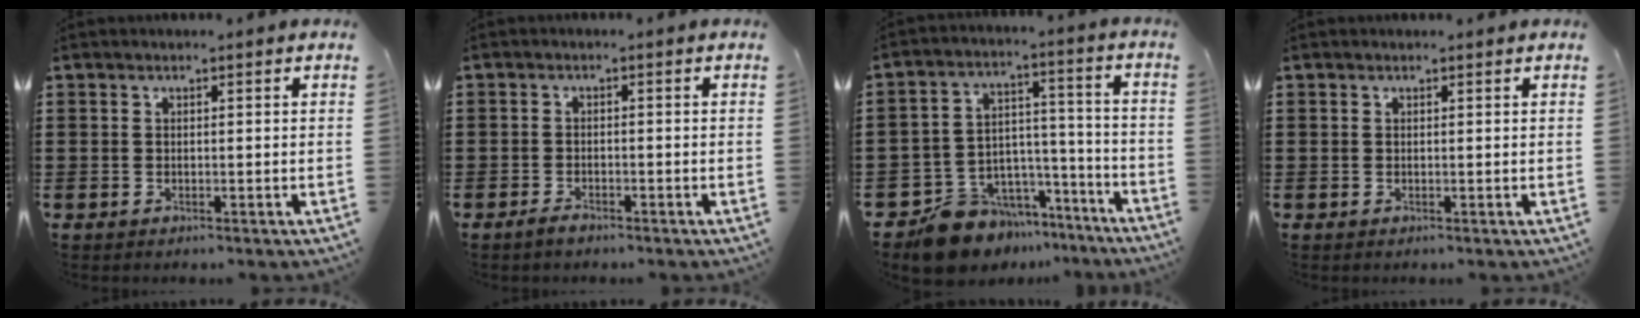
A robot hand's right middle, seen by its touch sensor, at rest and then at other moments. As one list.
[{"total": 1.2, "force": [-1.1, 0.4, 0.5], "torque": [-0.012, -0.002, -0.021]}, {"total": 10.1, "force": [-9.0, 4.5, 0.5], "torque": [-0.014, 0.034, -0.169]}, {"total": 0.0}]